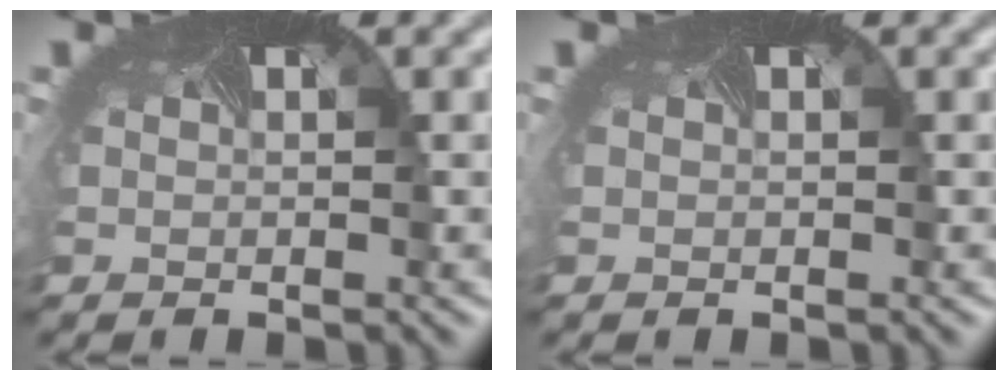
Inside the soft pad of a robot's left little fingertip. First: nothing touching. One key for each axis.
{"total": 0.0}